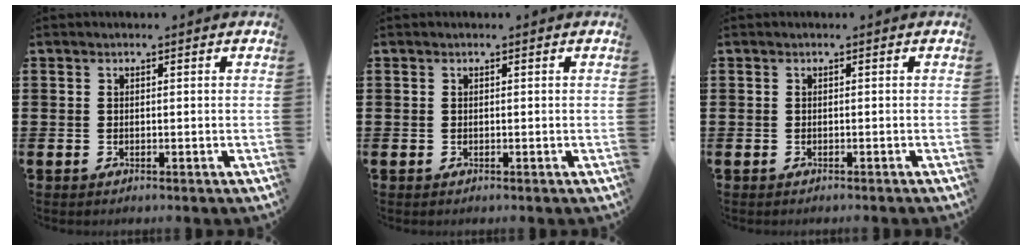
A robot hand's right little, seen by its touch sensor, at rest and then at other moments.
{"total": 0.0}
{"total": 0.0}